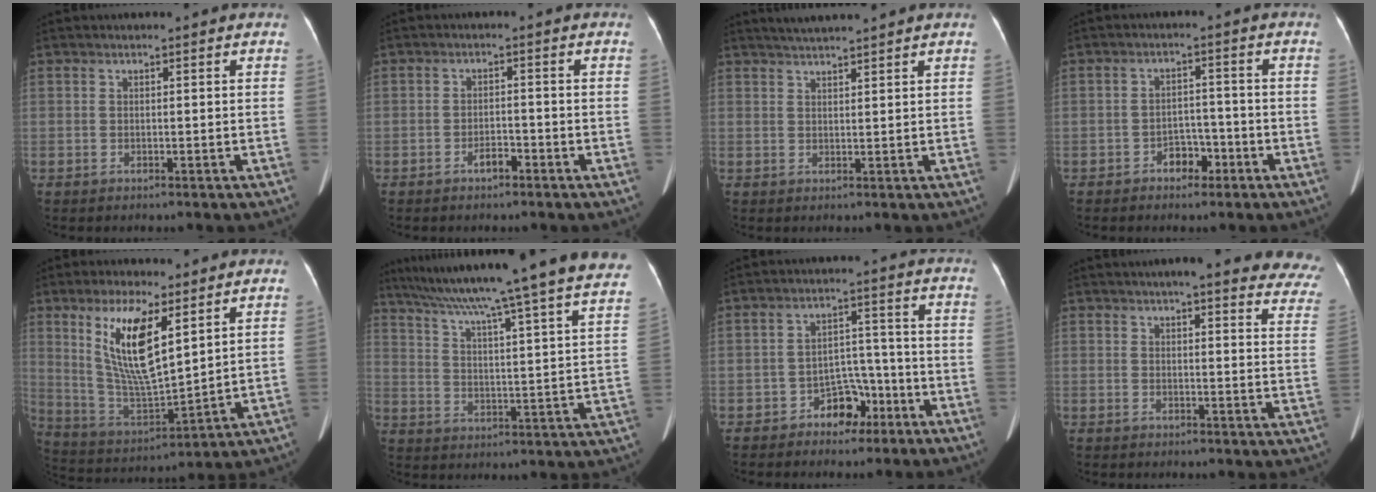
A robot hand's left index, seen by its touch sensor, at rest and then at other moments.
{"total": 2.0, "force": [-1.5, 0.7, 1.1], "torque": [-0.020, 0.003, -0.026]}
{"total": 3.8, "force": [3.5, -0.7, 1.5], "torque": [-0.023, 0.021, 0.062]}
{"total": 3.5, "force": [-2.2, 2.1, 1.6], "torque": [-0.023, 0.012, -0.032]}
{"total": 12.8, "force": [5.7, 3.0, 11.1], "torque": [-0.225, -0.007, 0.117]}
{"total": 32.5, "force": [28.8, -0.6, 15.2], "torque": [-0.245, -0.073, 0.370]}
{"total": 5.4, "force": [-3.4, 3.4, 2.5], "torque": [-0.038, 0.024, -0.054]}
{"total": 22.7, "force": [20.3, 3.6, 9.5], "torque": [-0.102, -0.050, 0.213]}